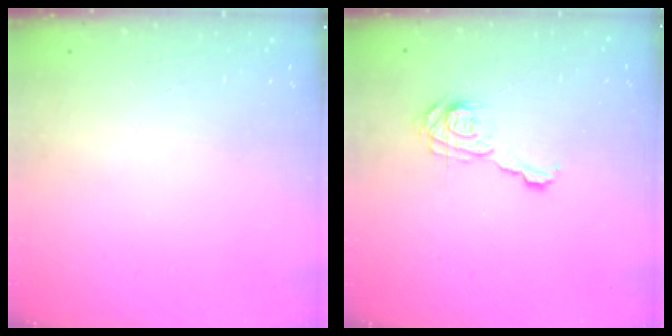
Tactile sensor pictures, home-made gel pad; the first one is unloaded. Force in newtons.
{"total": 9.6, "press": 9.6, "slide": 0.5}